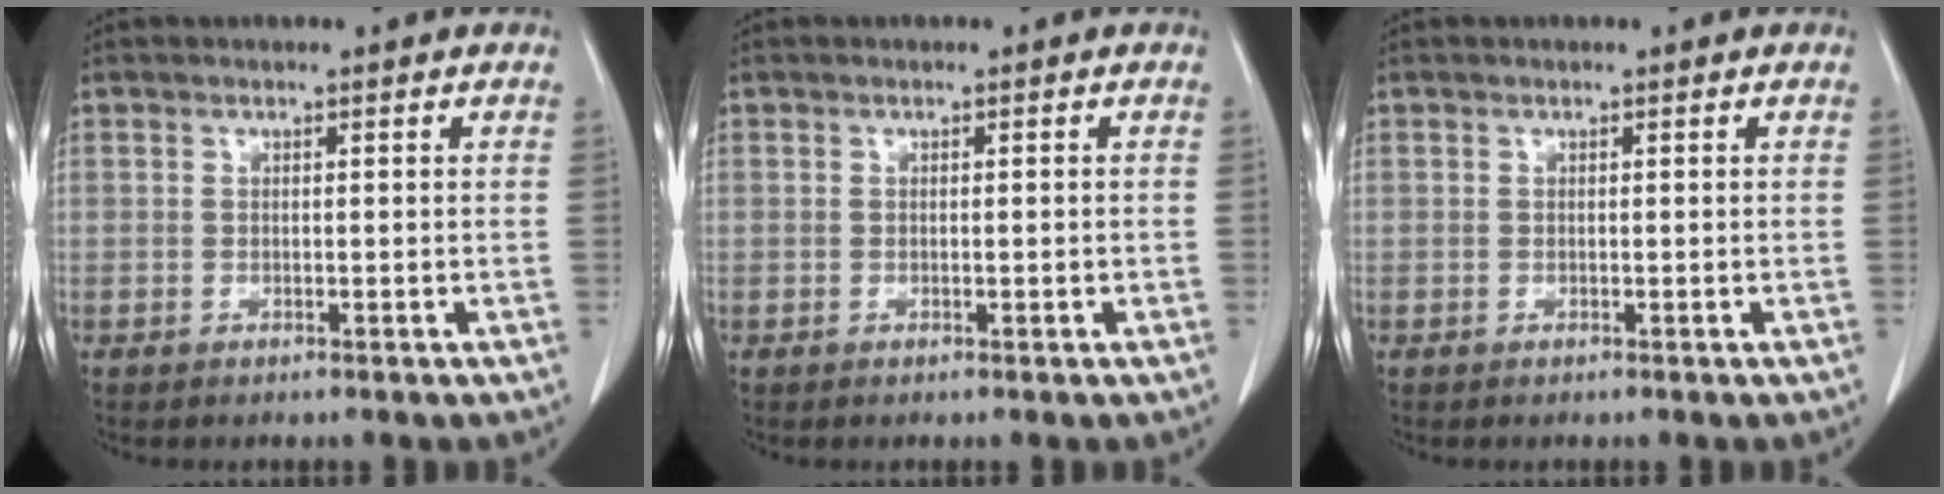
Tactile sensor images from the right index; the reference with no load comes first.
{"total": 0.6, "force": [-0.1, 0.1, 0.6], "torque": [-0.013, 0.001, 0.002]}
{"total": 0.0}